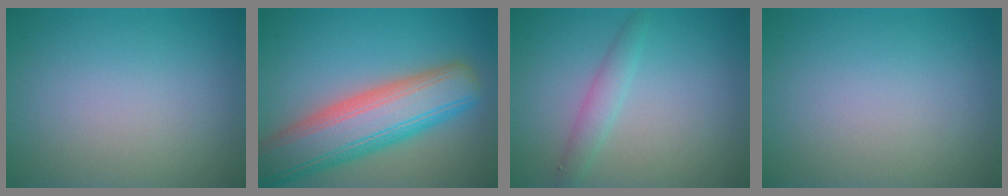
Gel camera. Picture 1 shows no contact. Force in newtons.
{"total": 9.9, "press": 9.9, "slide": 0.5}
{"total": 1.9, "press": 1.9, "slide": 0.1}
{"total": 0.0}